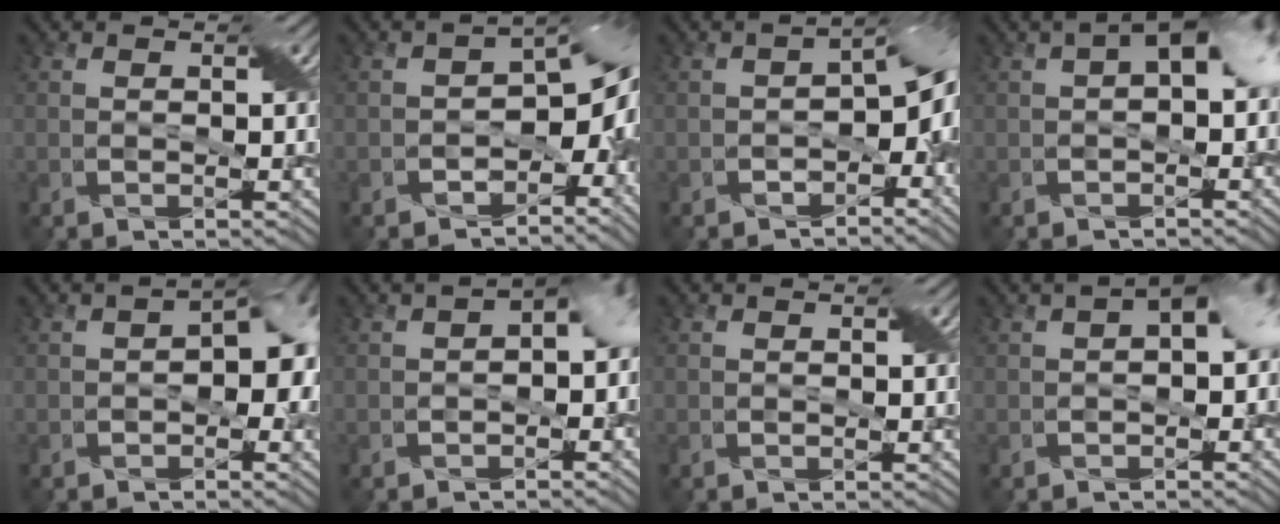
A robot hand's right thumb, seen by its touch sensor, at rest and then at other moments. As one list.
[{"total": 9.9, "force": [-4.1, 5.9, 6.8], "torque": [-0.068, -0.024, -0.068]}, {"total": 9.0, "force": [-3.0, 5.0, 6.8], "torque": [-0.065, -0.021, -0.052]}, {"total": 8.8, "force": [1.2, 5.1, 7.1], "torque": [-0.080, 0.003, 0.016]}, {"total": 6.2, "force": [-0.4, 3.7, 4.9], "torque": [-0.053, 0.000, -0.010]}, {"total": 7.8, "force": [-0.7, 4.8, 6.1], "torque": [-0.049, -0.004, -0.005]}, {"total": 0.0}, {"total": 8.9, "force": [0.8, 5.2, 7.2], "torque": [-0.069, 0.010, 0.008]}]